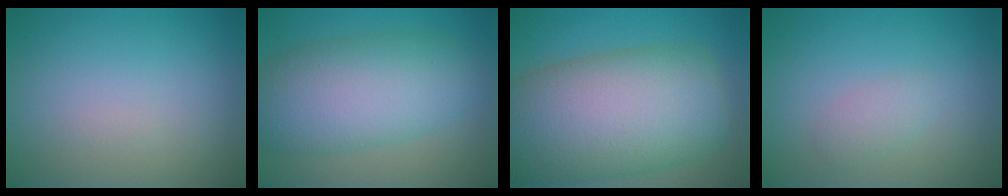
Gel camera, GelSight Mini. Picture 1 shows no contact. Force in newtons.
{"total": 8.7, "press": 8.7, "slide": 0.1}
{"total": 13.9, "press": 13.9, "slide": 0.4}
{"total": 1.4, "press": 1.4, "slide": 0.1}